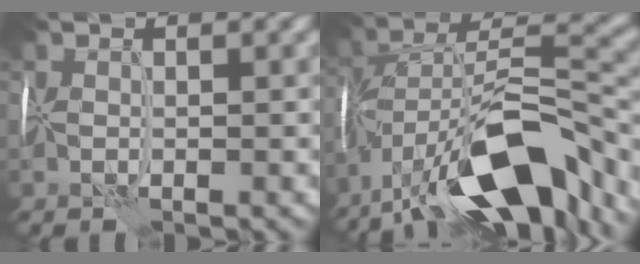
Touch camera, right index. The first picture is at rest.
{"total": 15.0, "force": [-9.3, 5.6, 10.3], "torque": [-0.179, 0.011, -0.155]}